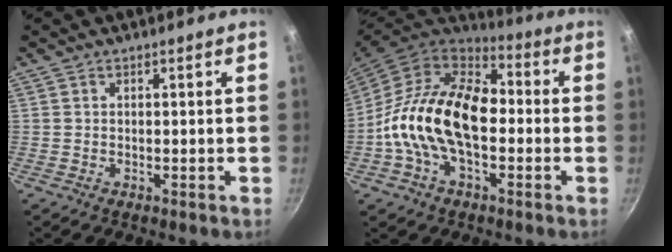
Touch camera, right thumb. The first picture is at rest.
{"total": 20.1, "force": [-2.0, 12.3, 15.8], "torque": [-0.259, 0.040, -0.054]}